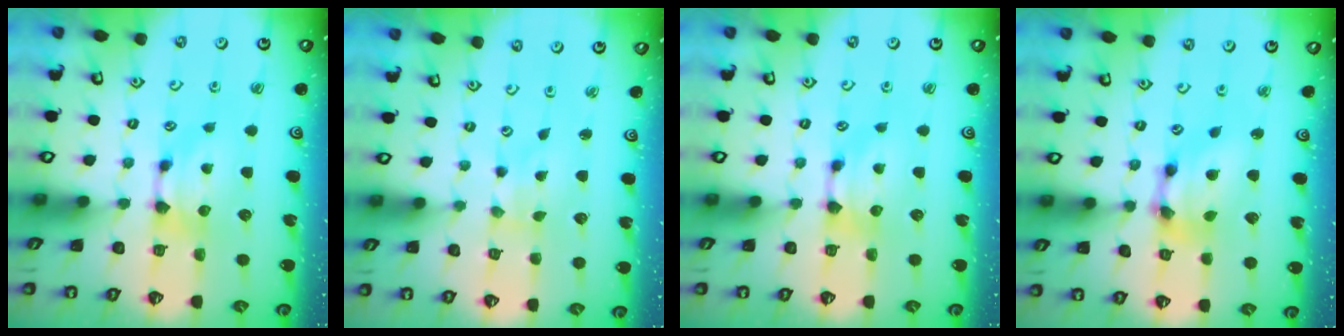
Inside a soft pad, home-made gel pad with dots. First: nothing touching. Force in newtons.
{"total": 4.0, "press": 3.9, "slide": 0.6}
{"total": 0.0}
{"total": 6.6, "press": 6.2, "slide": 2.4}